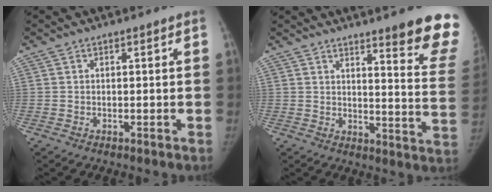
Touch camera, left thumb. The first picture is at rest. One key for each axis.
{"total": 15.7, "fx": 12.0, "fy": 1.2, "fz": 10.0, "tx": -0.092, "ty": -0.100, "tz": 0.144}